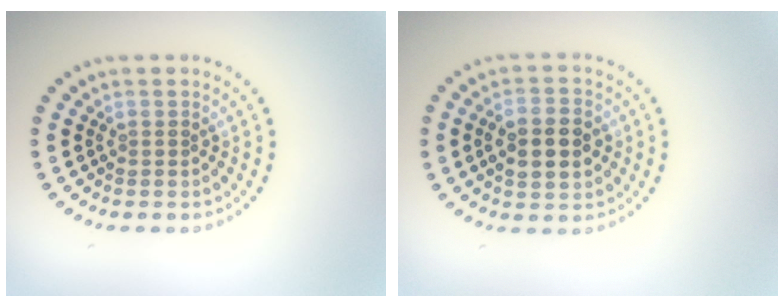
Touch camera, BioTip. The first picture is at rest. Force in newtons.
{"total": 4.6, "press": 4.6, "slide": 0.3}